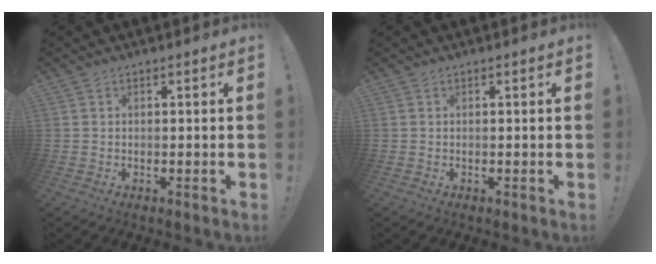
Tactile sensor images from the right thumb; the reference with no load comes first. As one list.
[{"total": 0.0}]